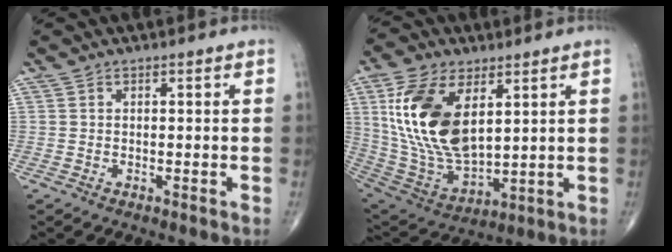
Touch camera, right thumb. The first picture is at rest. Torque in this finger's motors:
{"motor_torque": [1.13, 3.52, 2.07, 0.70, 0.70]}